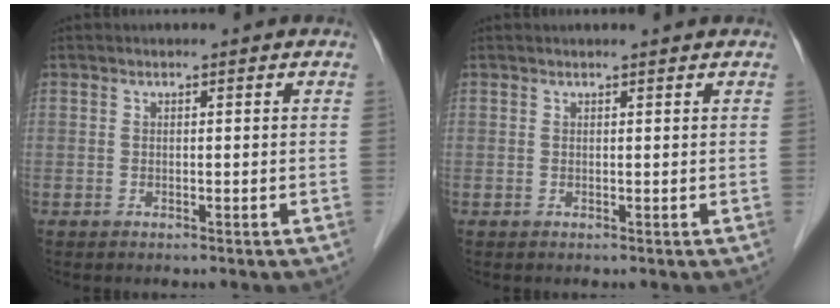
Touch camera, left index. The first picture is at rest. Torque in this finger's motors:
{"motor_torque": [0.46, -0.49, 0.03, -0.01]}